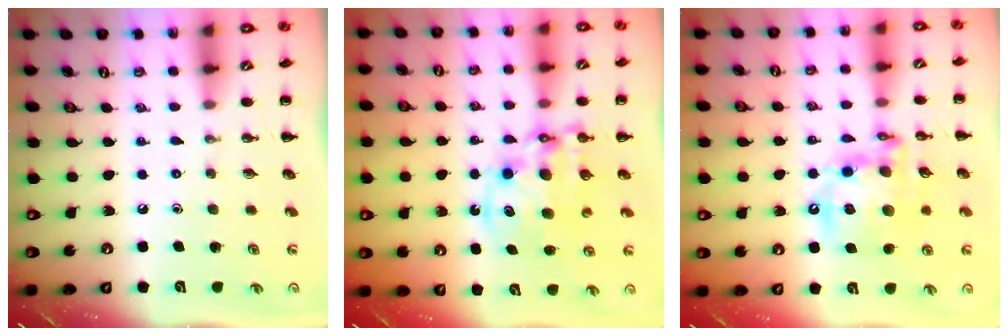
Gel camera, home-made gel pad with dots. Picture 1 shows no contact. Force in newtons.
{"total": 11.6, "press": 11.2, "slide": 2.8}
{"total": 15.8, "press": 15.4, "slide": 3.5}